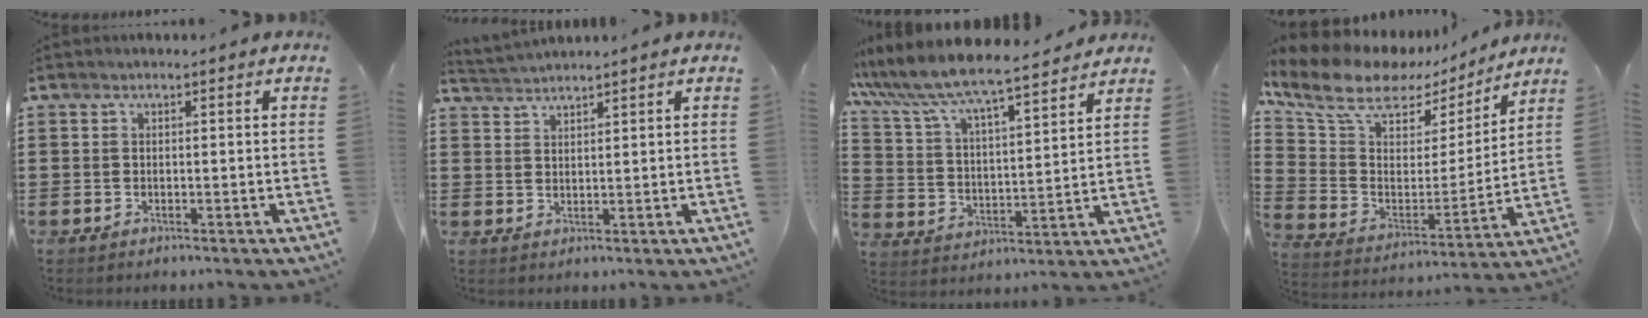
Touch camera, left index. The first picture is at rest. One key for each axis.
{"total": 1.9, "fx": 1.9, "fy": -0.3, "fz": 0.0, "tx": -0.005, "ty": 0.000, "tz": 0.037}
{"total": 7.6, "fx": 7.0, "fy": 0.4, "fz": 2.9, "tx": -0.089, "ty": -0.042, "tz": 0.117}
{"total": 10.9, "fx": 8.1, "fy": 5.2, "fz": 5.1, "tx": -0.132, "ty": -0.040, "tz": 0.142}